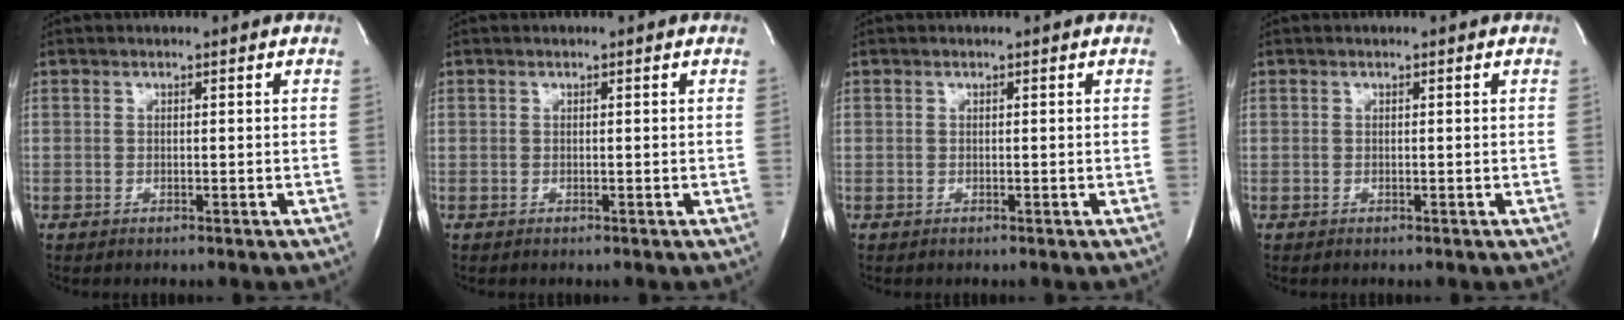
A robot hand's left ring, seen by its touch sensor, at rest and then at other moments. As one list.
[{"total": 0.0}, {"total": 0.0}, {"total": 0.0}]